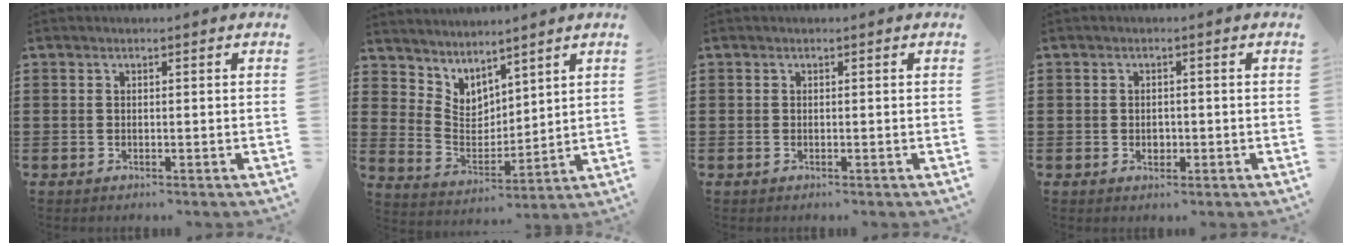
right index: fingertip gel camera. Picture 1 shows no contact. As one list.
[{"total": 4.6, "force": [4.3, 1.7, -0.4], "torque": [-0.019, -0.033, 0.078]}, {"total": 0.0}, {"total": 1.4, "force": [-0.2, 1.1, 0.9], "torque": [-0.018, 0.004, -0.006]}]